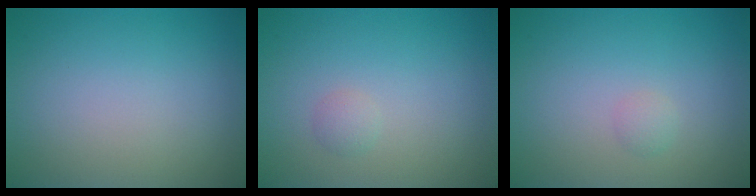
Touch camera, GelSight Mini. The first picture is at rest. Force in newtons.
{"total": 0.7, "press": 0.7, "slide": 0.0}
{"total": 0.7, "press": 0.7, "slide": 0.0}